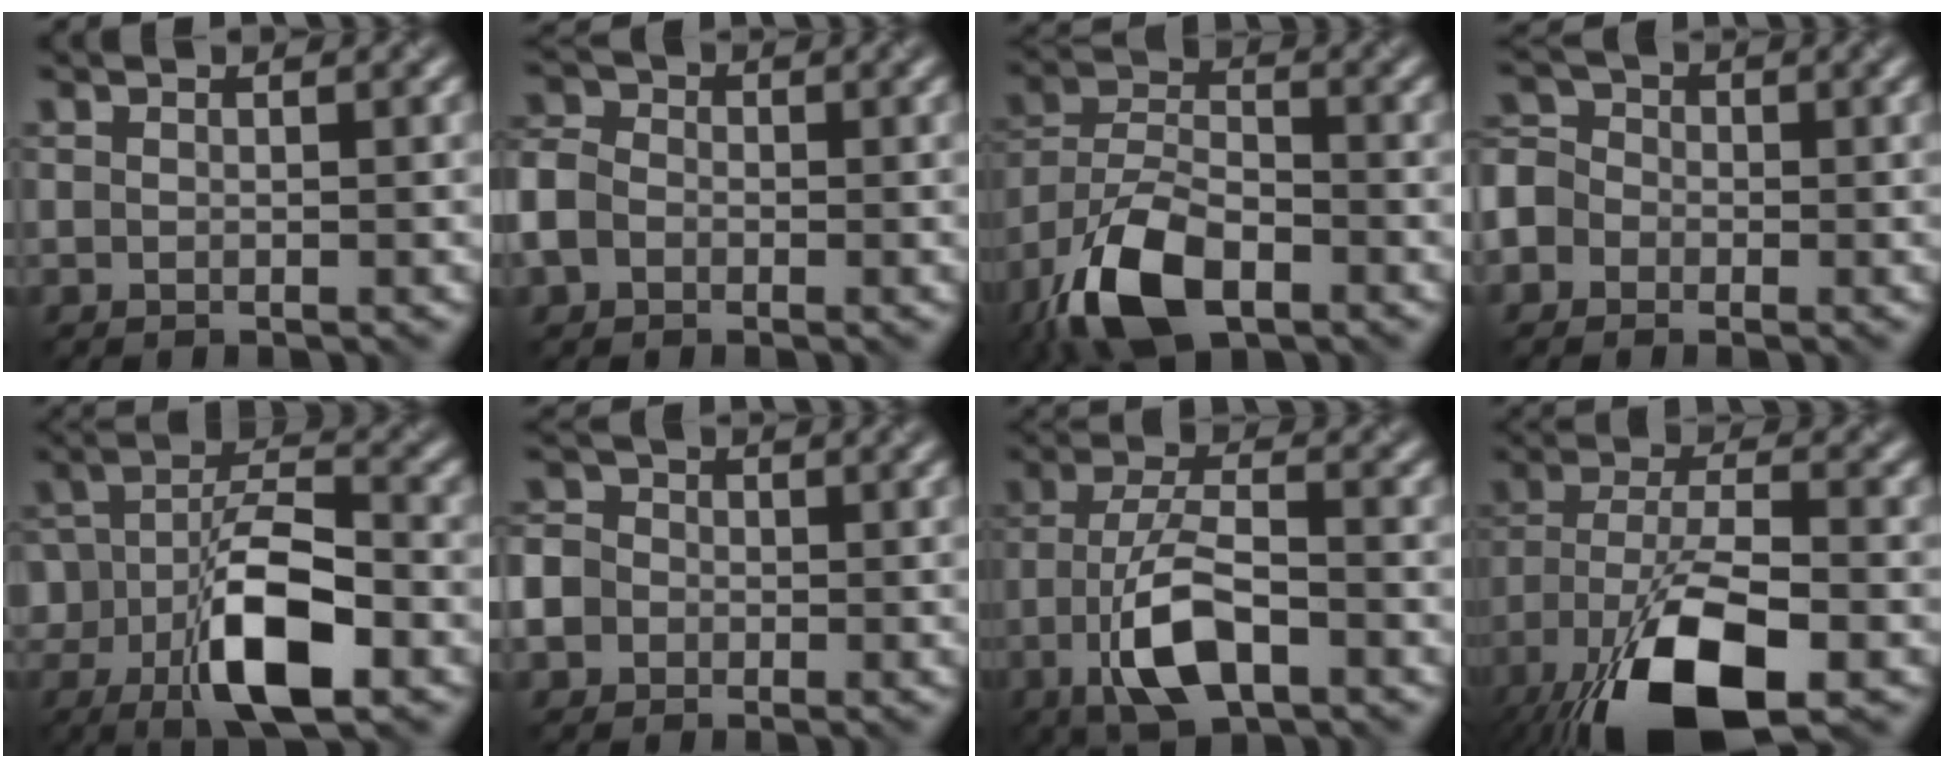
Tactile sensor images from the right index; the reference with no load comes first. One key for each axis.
{"total": 4.5, "fx": -1.4, "fy": 3.6, "fz": 2.3, "tx": -0.053, "ty": 0.000, "tz": -0.038}
{"total": 9.5, "fx": -5.7, "fy": 4.3, "fz": 6.3, "tx": -0.126, "ty": -0.005, "tz": -0.118}
{"total": 5.4, "fx": -2.4, "fy": 4.5, "fz": 1.7, "tx": -0.035, "ty": 0.007, "tz": -0.061}
{"total": 9.6, "fx": -3.5, "fy": 4.6, "fz": 7.6, "tx": -0.137, "ty": 0.002, "tz": -0.066}
{"total": 8.0, "fx": -2.9, "fy": 7.0, "fz": 2.6, "tx": -0.067, "ty": -0.006, "tz": -0.088}
{"total": 6.9, "fx": -2.7, "fy": 2.8, "fz": 5.7, "tx": -0.116, "ty": 0.000, "tz": -0.055}
{"total": 14.0, "fx": -7.9, "fy": 5.3, "fz": 10.4, "tx": -0.212, "ty": -0.022, "tz": -0.139}